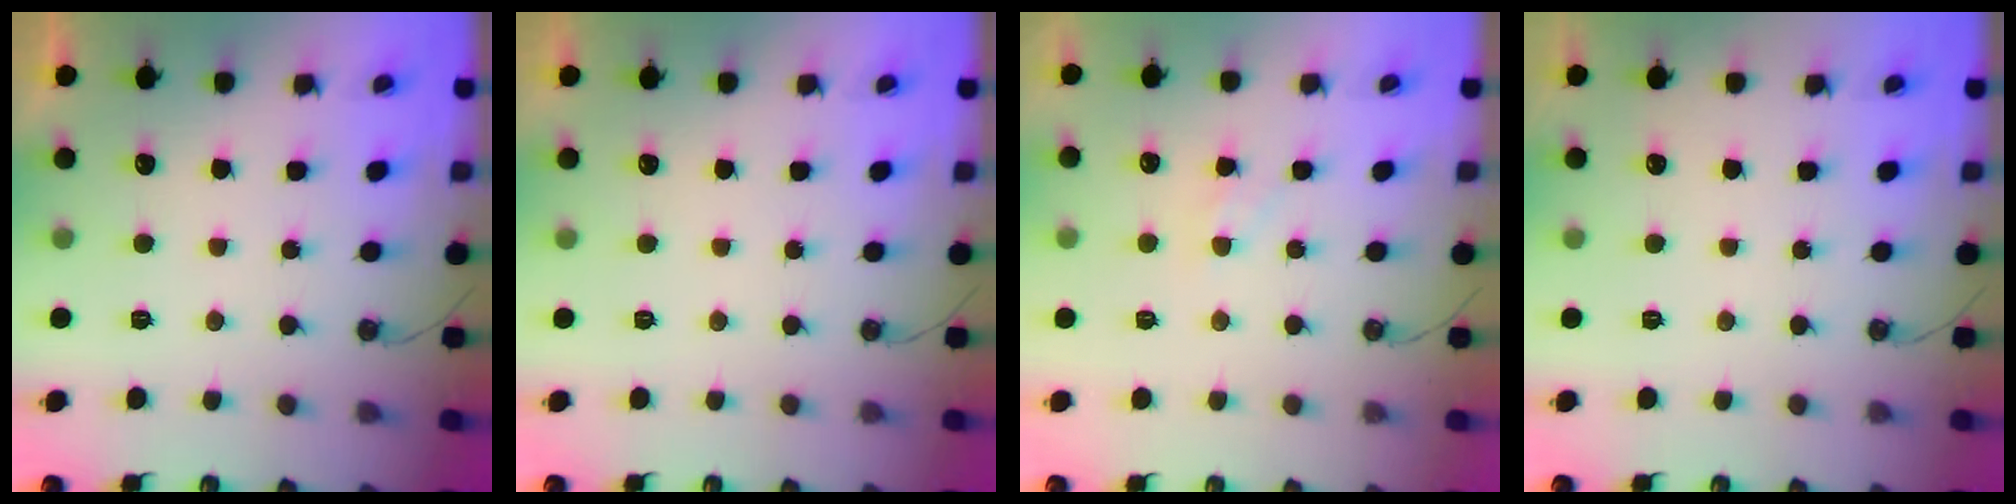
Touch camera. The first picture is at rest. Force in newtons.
{"total": 0.0}
{"total": 6.0, "press": 5.9, "slide": 0.7}
{"total": 0.0}